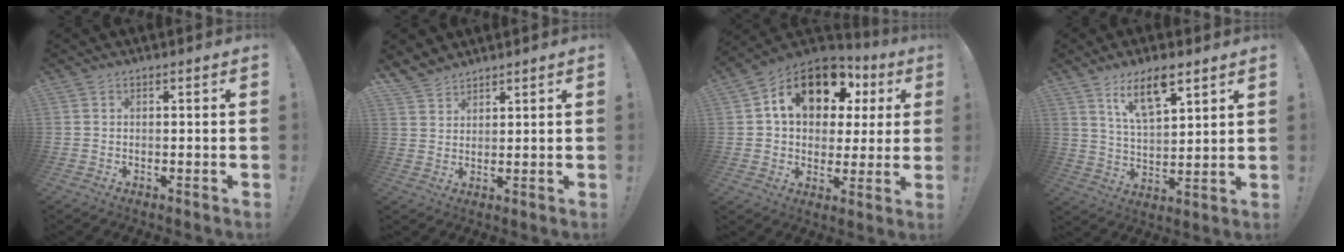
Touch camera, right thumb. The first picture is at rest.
{"total": 4.7, "force": [4.2, 2.0, 0.8], "torque": [-0.014, -0.029, 0.080]}
{"total": 17.4, "force": [7.6, 11.1, 11.0], "torque": [-0.177, -0.024, 0.135]}
{"total": 11.0, "force": [7.3, 4.1, 7.1], "torque": [-0.118, -0.034, 0.127]}